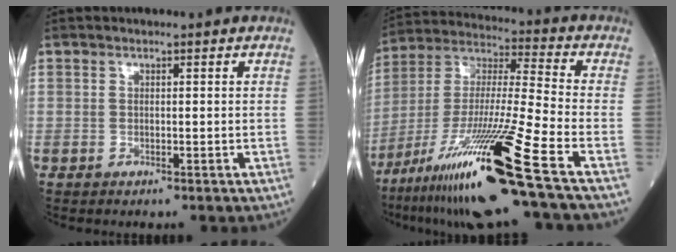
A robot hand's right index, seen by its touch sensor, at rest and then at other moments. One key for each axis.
{"total": 22.7, "fx": -13.4, "fy": -1.3, "fz": 18.3, "tx": -0.353, "ty": -0.045, "tz": -0.247}